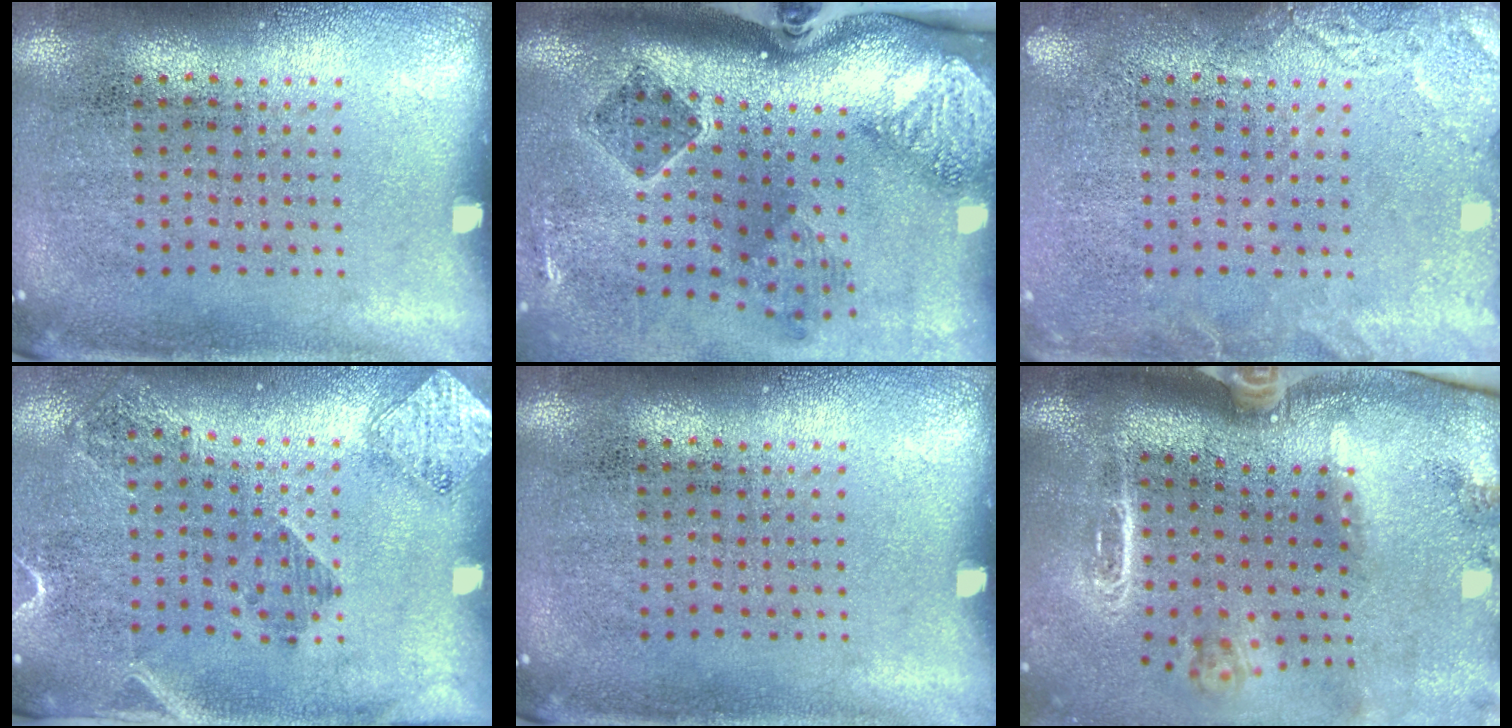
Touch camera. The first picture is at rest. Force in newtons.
{"total": 2.7, "press": 1.8, "slide": 2.1}
{"total": 2.6, "press": 2.6, "slide": 0.4}
{"total": 1.8, "press": 1.5, "slide": 1.1}
{"total": 0.0}
{"total": 2.8, "press": 2.0, "slide": 2.0}